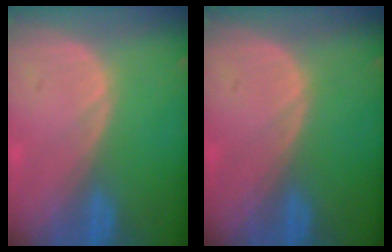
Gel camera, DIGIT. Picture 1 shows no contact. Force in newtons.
{"total": 0.0}